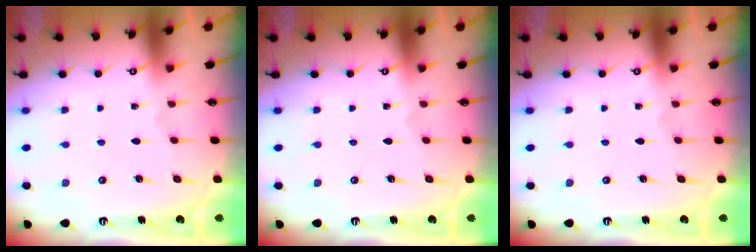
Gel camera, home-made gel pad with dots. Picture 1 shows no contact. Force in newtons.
{"total": 0.0}
{"total": 0.0}